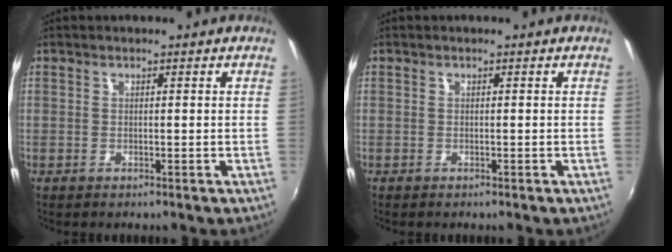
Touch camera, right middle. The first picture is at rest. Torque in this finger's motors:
{"motor_torque": [0.25, -0.26, -0.02, 0.00]}